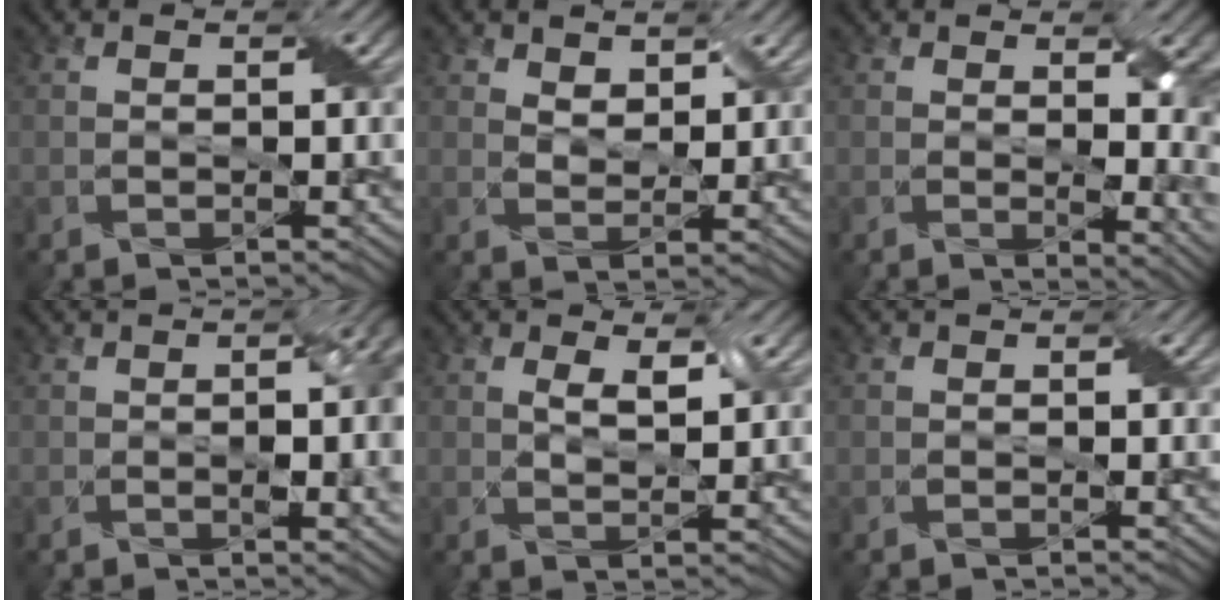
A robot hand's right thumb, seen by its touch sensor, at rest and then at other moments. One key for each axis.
{"total": 3.3, "fx": 2.2, "fy": 1.9, "fz": 1.5, "tx": -0.038, "ty": -0.004, "tz": 0.038}
{"total": 6.5, "fx": 1.4, "fy": 3.0, "fz": 5.5, "tx": -0.068, "ty": -0.018, "tz": 0.034}
{"total": 6.8, "fx": -0.3, "fy": 2.6, "fz": 6.3, "tx": -0.090, "ty": -0.007, "tz": 0.002}
{"total": 3.5, "fx": 1.6, "fy": 1.5, "fz": 2.7, "tx": -0.058, "ty": -0.004, "tz": 0.033}
{"total": 0.0}